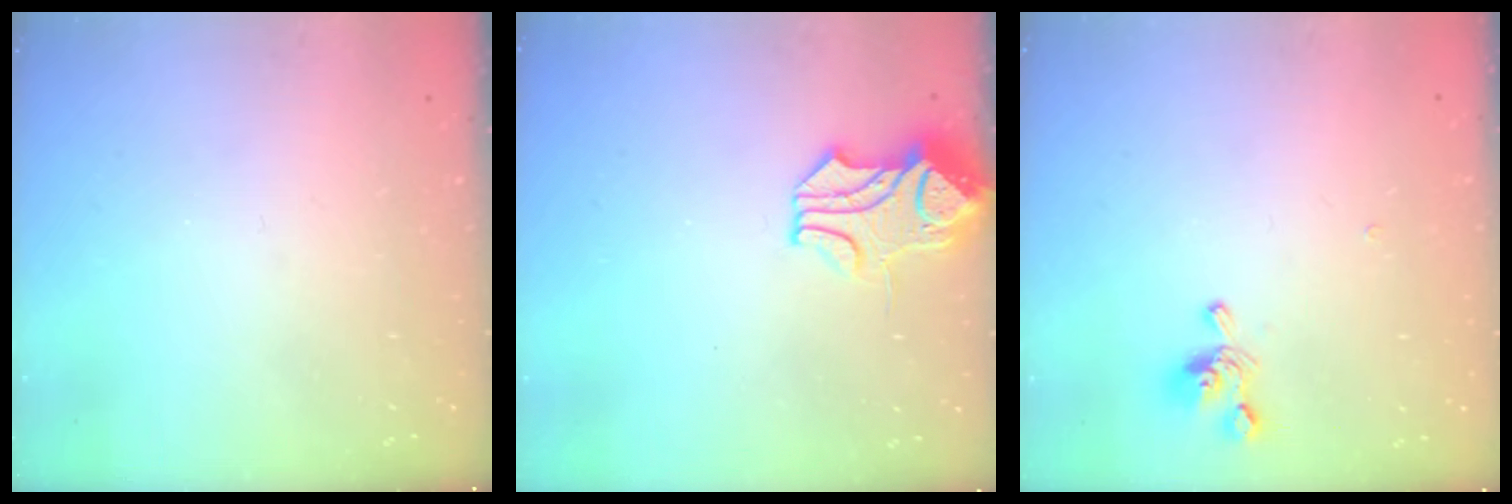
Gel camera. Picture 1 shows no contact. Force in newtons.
{"total": 1.5, "press": 0.8, "slide": 1.3}
{"total": 0.7, "press": 0.4, "slide": 0.6}